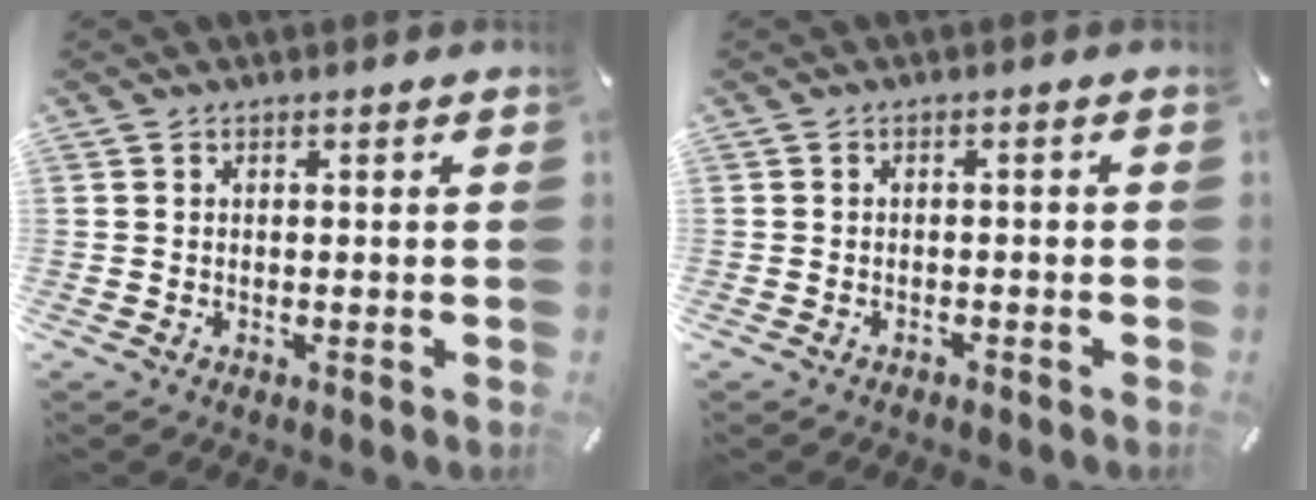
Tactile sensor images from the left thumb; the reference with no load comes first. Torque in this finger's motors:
{"motor_torque": [-0.15, -0.14, -0.11, 0.03, 0.00]}